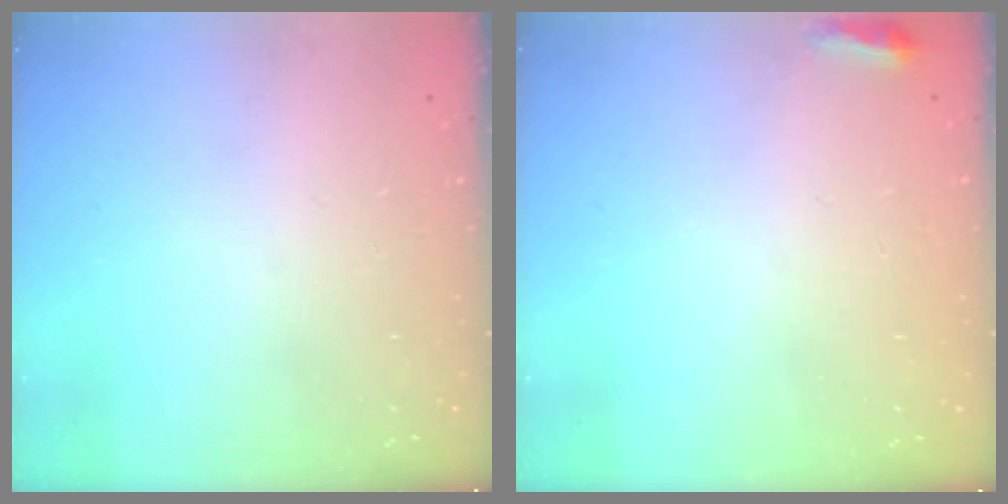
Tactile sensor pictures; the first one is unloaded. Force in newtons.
{"total": 4.5, "press": 4.4, "slide": 1.1}